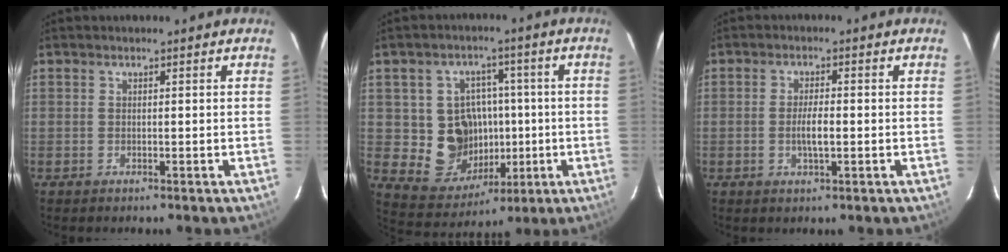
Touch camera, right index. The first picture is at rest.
{"total": 12.4, "force": [-0.4, 11.6, 4.3], "torque": [-0.096, 0.022, 0.015]}
{"total": 4.0, "force": [-0.8, 0.9, 3.9], "torque": [-0.071, -0.001, -0.012]}